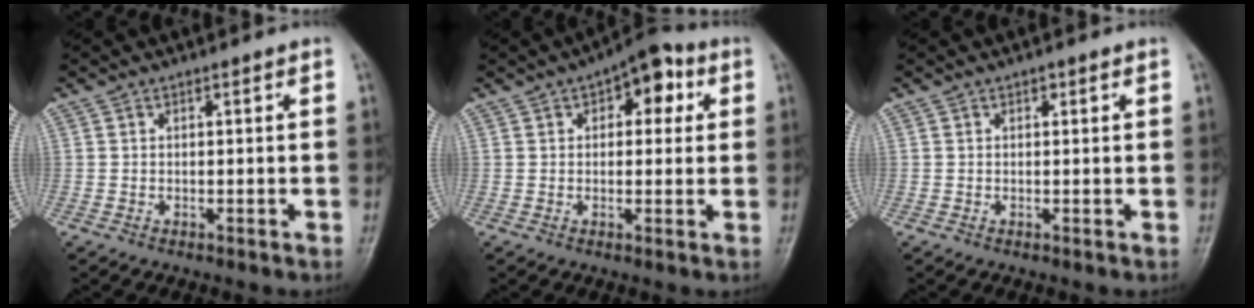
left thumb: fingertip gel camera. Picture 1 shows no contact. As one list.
[{"total": 8.8, "force": [3.2, 4.8, 6.6], "torque": [-0.048, 0.009, 0.032]}, {"total": 0.7, "force": [0.4, 0.4, 0.4], "torque": [-0.002, -0.001, 0.004]}]